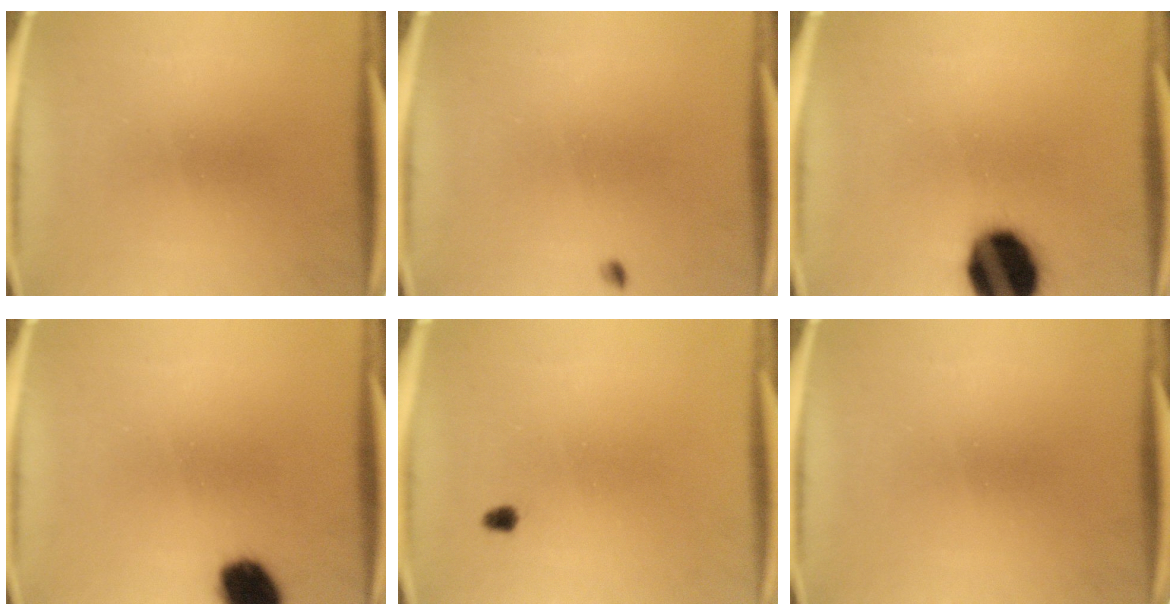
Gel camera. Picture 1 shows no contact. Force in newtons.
{"total": 0.6}
{"total": 18.6}
{"total": 9.6}
{"total": 1.5}
{"total": 0.0}